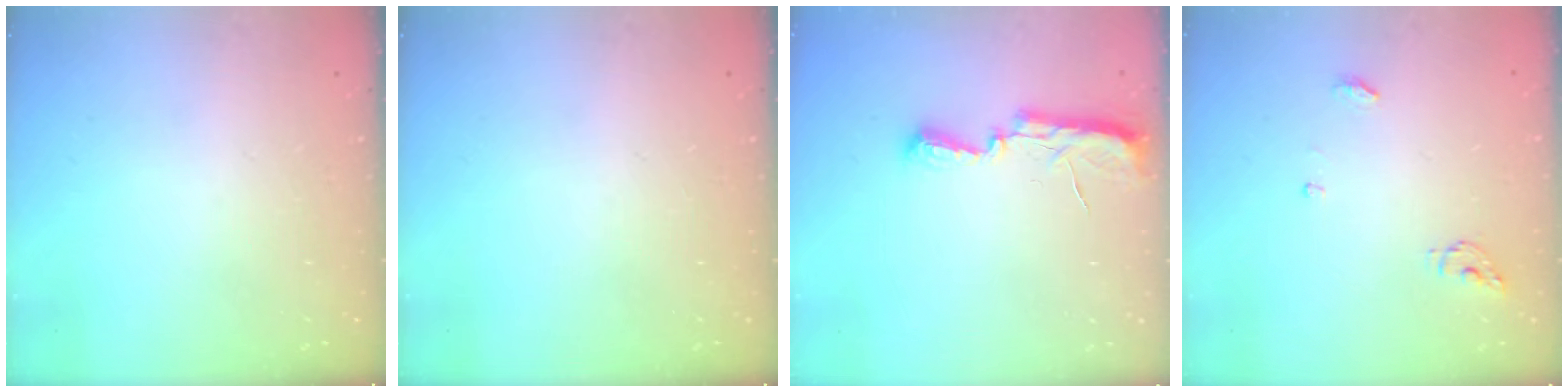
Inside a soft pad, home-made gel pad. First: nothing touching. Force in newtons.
{"total": 0.0}
{"total": 7.2, "press": 7.2, "slide": 0.7}
{"total": 4.3, "press": 4.3, "slide": 0.4}